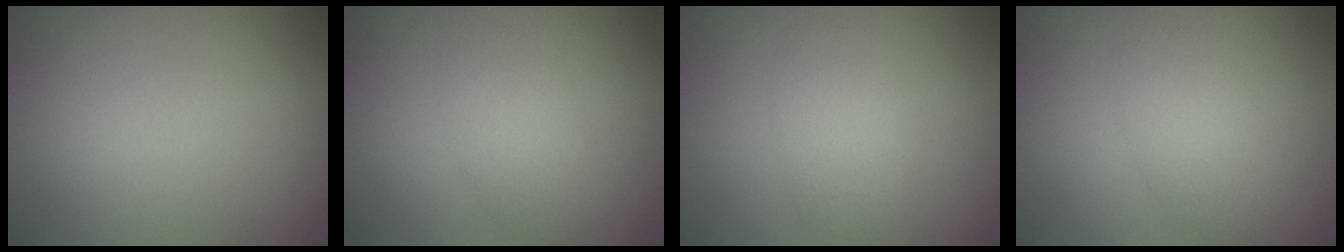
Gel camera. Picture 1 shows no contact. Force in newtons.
{"total": 2.7, "press": 2.7, "slide": 0.1}
{"total": 2.7, "press": 2.7, "slide": 0.1}
{"total": 3.0, "press": 3.0, "slide": 0.2}